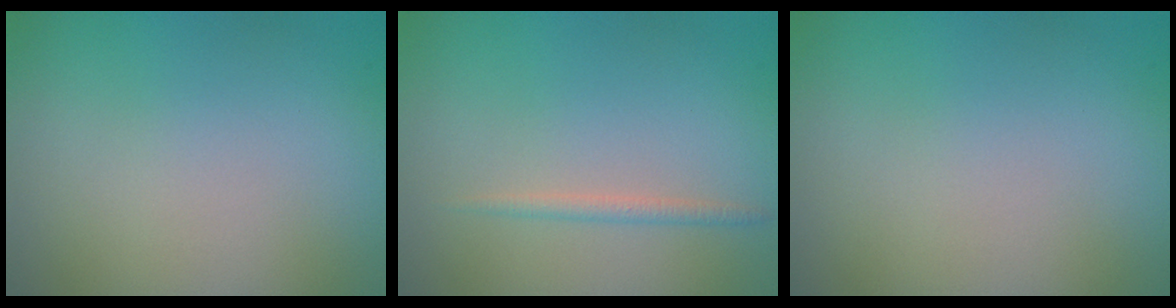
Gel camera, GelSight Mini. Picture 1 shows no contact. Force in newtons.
{"total": 1.1, "press": 1.1, "slide": 0.0}
{"total": 0.0}